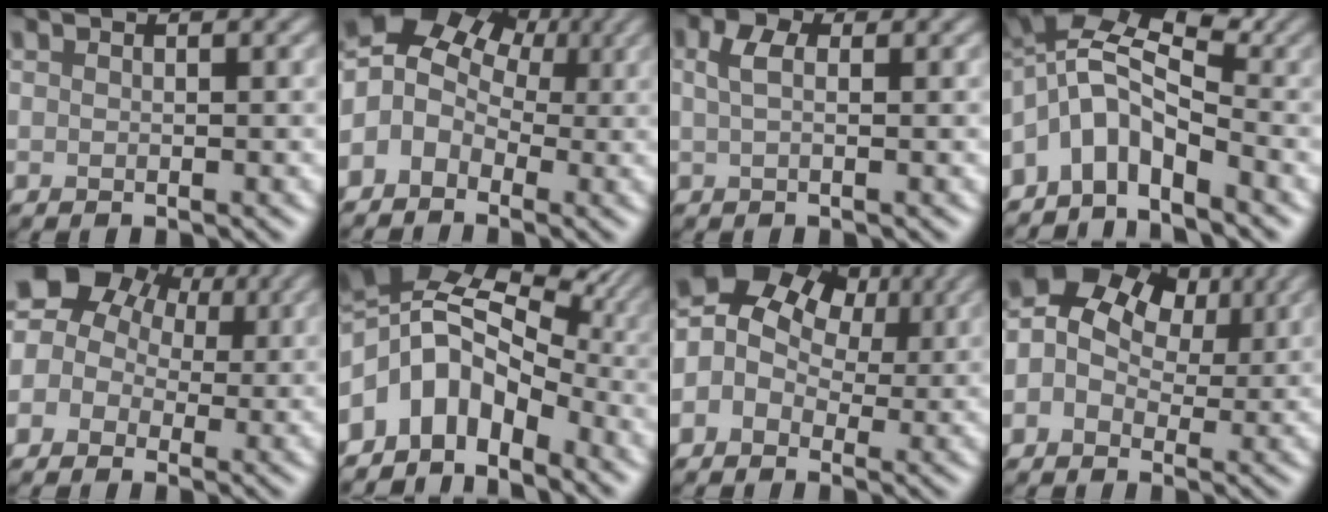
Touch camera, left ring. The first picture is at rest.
{"total": 6.2, "force": [0.3, 4.9, 3.8], "torque": [-0.068, 0.009, -0.019]}
{"total": 1.9, "force": [0.6, 0.9, 1.6], "torque": [-0.033, 0.007, 0.004]}
{"total": 6.4, "force": [-2.8, 3.1, 4.9], "torque": [-0.077, 0.019, -0.076]}
{"total": 10.1, "force": [4.3, 7.9, 4.6], "torque": [-0.087, 0.054, 0.028]}
{"total": 9.8, "force": [-2.5, 6.3, 7.1], "torque": [-0.108, 0.006, -0.058]}
{"total": 7.8, "force": [2.2, 5.9, 4.6], "torque": [-0.082, 0.030, 0.018]}
{"total": 9.6, "force": [2.7, 6.8, 6.1], "torque": [-0.116, 0.041, 0.028]}